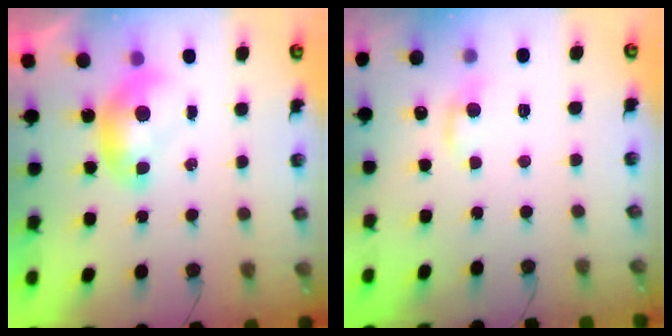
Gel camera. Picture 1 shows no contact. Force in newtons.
{"total": 0.9, "press": 0.5, "slide": 0.7}